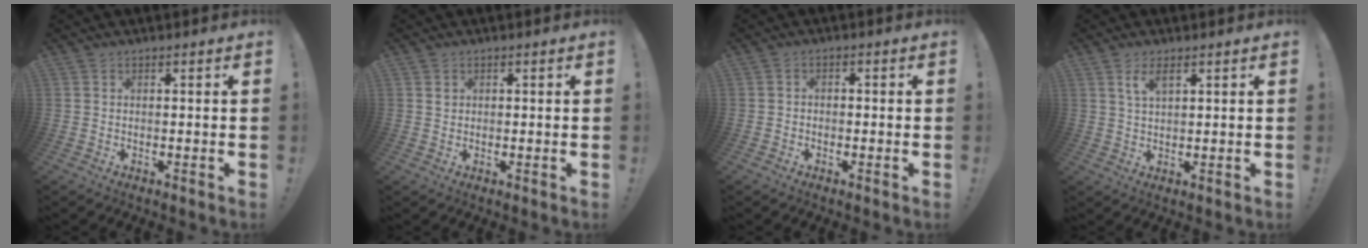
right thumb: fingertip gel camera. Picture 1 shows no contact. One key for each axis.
{"total": 1.0, "fx": 0.7, "fy": 0.7, "fz": -0.2, "tx": 0.010, "ty": -0.001, "tz": 0.011}
{"total": 1.8, "fx": -1.4, "fy": 1.0, "fz": 0.7, "tx": -0.010, "ty": 0.008, "tz": -0.025}
{"total": 4.1, "fx": 2.1, "fy": 1.3, "fz": 3.2, "tx": -0.059, "ty": -0.003, "tz": 0.037}